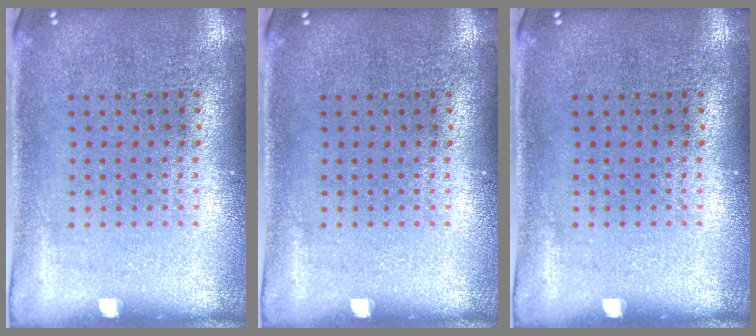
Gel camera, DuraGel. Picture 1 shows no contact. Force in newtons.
{"total": 0.0}
{"total": 0.0}